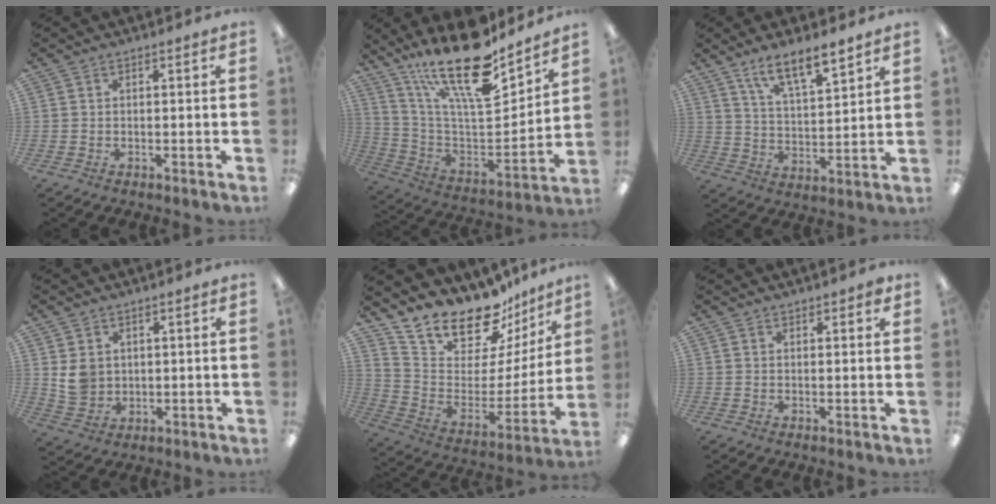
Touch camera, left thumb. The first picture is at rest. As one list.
[{"total": 23.5, "force": [17.0, 7.3, 14.5], "torque": [-0.268, -0.113, 0.290]}, {"total": 9.5, "force": [7.8, 2.4, 4.8], "torque": [-0.080, -0.048, 0.138]}, {"total": 5.3, "force": [1.7, 4.6, 1.8], "torque": [-0.027, 0.005, 0.034]}, {"total": 18.8, "force": [17.2, 6.2, 4.3], "torque": [-0.084, -0.151, 0.303]}, {"total": 1.4, "force": [1.2, 0.5, 0.5], "torque": [-0.003, -0.002, 0.020]}]